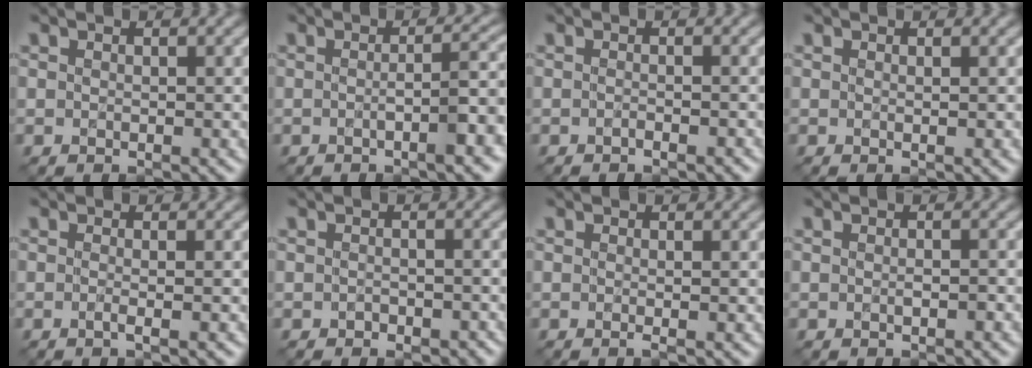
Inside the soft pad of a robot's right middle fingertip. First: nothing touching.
{"total": 3.8, "force": [-1.3, 0.6, 3.5], "torque": [-0.051, 0.010, -0.031]}
{"total": 0.9, "force": [-0.8, 0.0, 0.4], "torque": [-0.006, 0.002, -0.015]}
{"total": 0.8, "force": [0.1, 0.2, 0.8], "torque": [-0.005, 0.006, -0.002]}
{"total": 1.6, "force": [-0.3, 0.5, 1.4], "torque": [-0.015, -0.004, -0.013]}
{"total": 1.1, "force": [-0.8, 0.6, 0.5], "torque": [-0.008, 0.001, -0.014]}
{"total": 0.8, "force": [-0.2, 0.0, 0.7], "torque": [-0.010, -0.004, -0.008]}
{"total": 0.7, "force": [-0.4, 0.1, 0.6], "torque": [-0.011, 0.003, -0.007]}